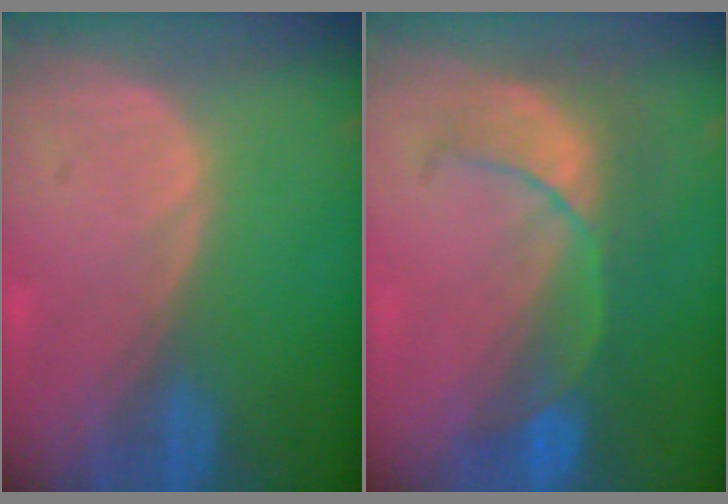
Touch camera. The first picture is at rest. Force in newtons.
{"total": 8.1, "press": 7.9, "slide": 2.0}